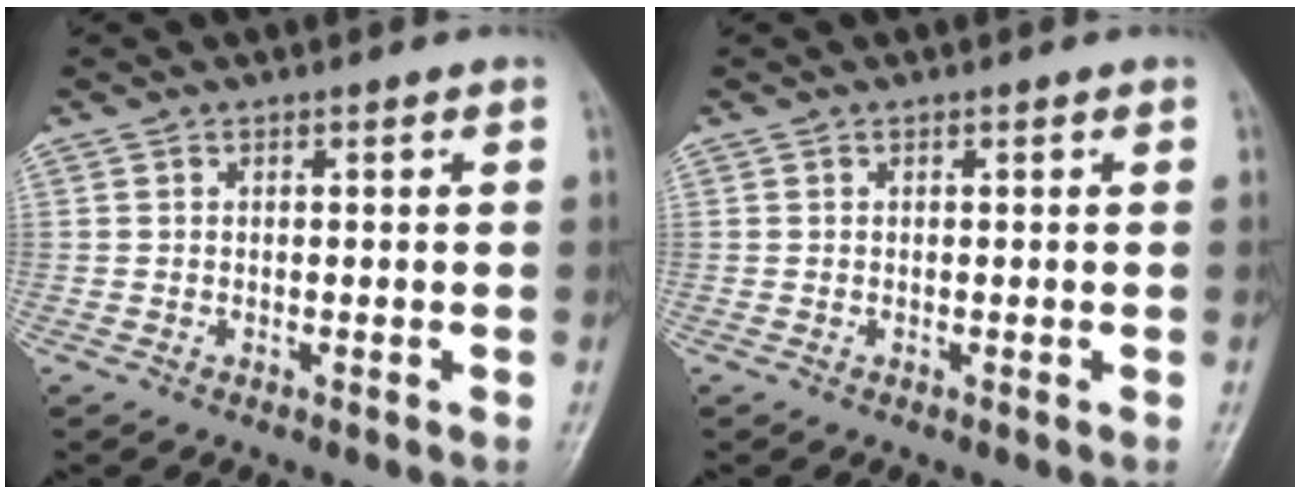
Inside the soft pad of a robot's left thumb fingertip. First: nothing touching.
{"total": 0.0}